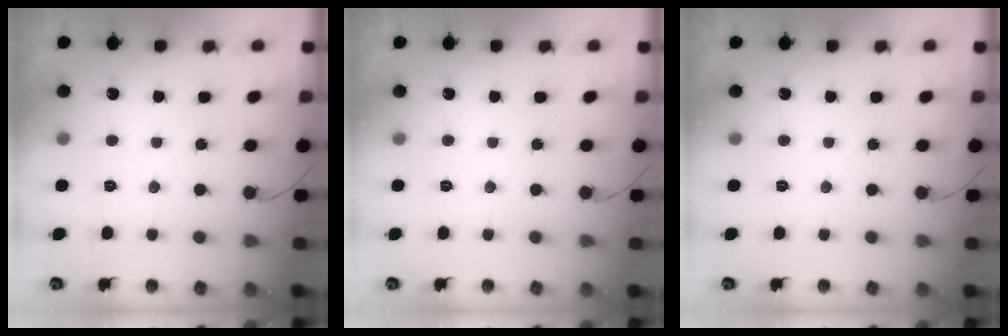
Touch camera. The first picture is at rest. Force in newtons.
{"total": 0.0}
{"total": 0.0}